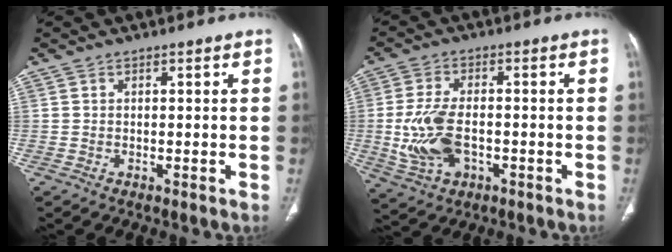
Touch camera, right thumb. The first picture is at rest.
{"total": 10.4, "force": [-1.9, 6.2, 8.2], "torque": [-0.170, 0.007, -0.029]}